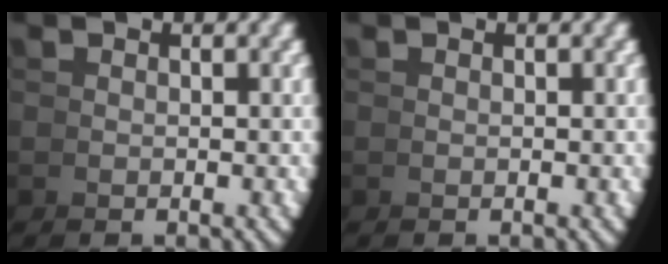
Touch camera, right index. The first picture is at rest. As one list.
[{"total": 0.0}]